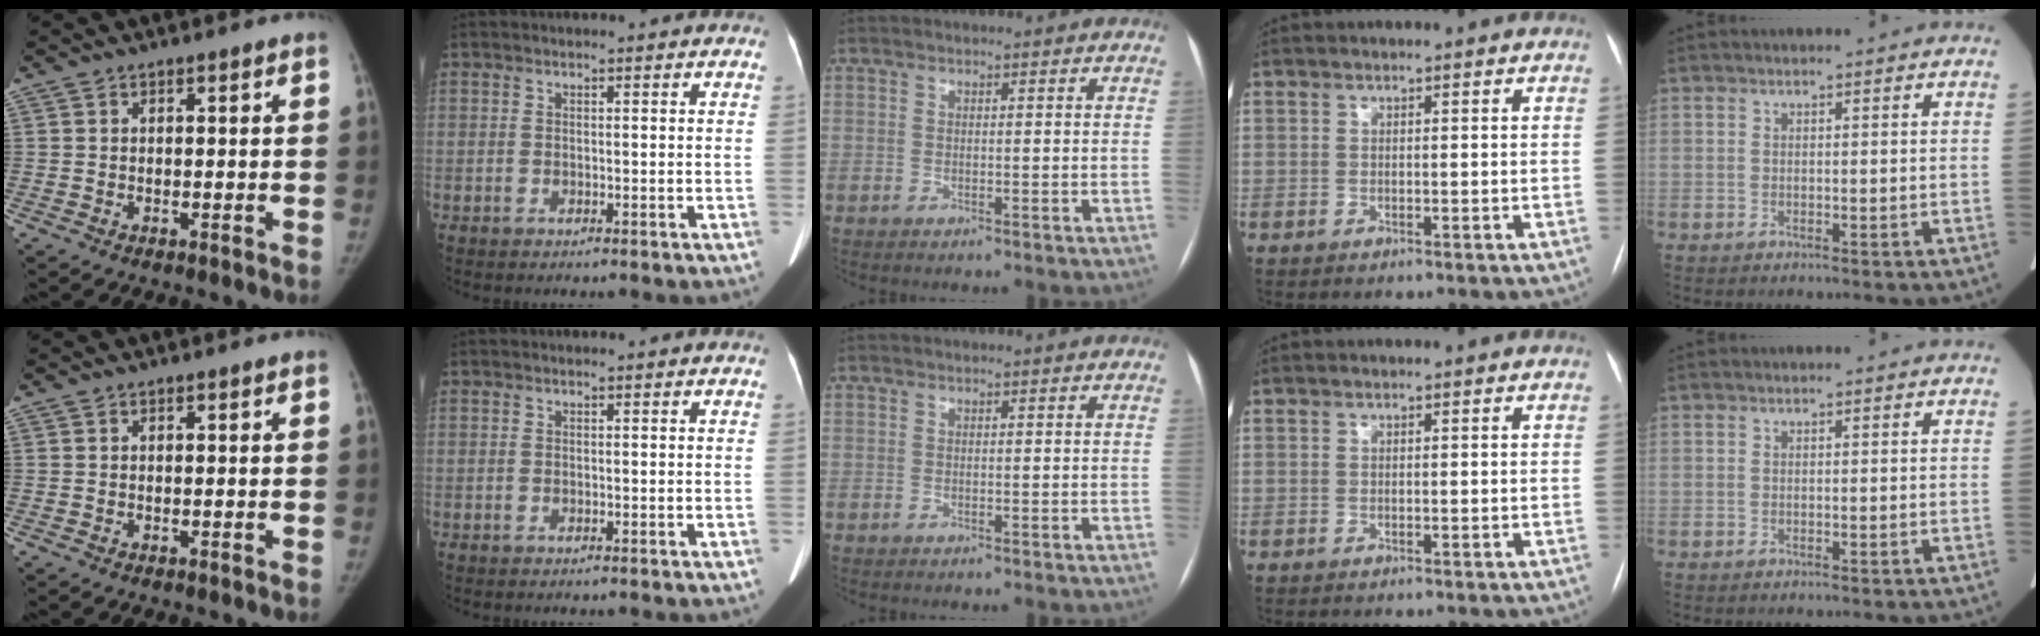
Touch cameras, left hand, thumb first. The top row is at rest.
{}